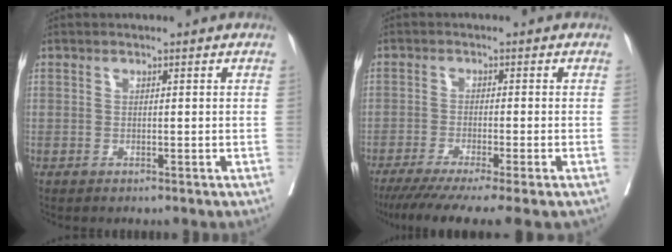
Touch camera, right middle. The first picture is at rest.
{"total": 12.0, "force": [-9.5, 0.1, 7.3], "torque": [-0.105, -0.034, -0.149]}